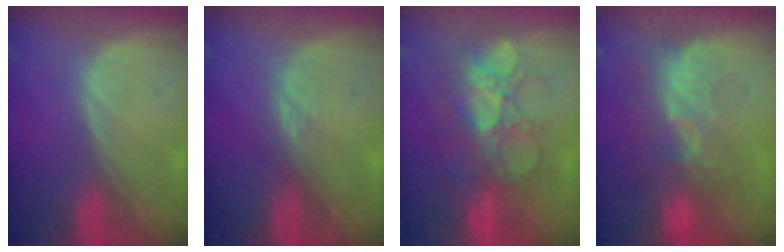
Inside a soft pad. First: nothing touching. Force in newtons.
{"total": 0.9, "press": 0.9, "slide": 0.4}
{"total": 8.7, "press": 8.6, "slide": 1.5}
{"total": 9.1, "press": 8.3, "slide": 3.9}